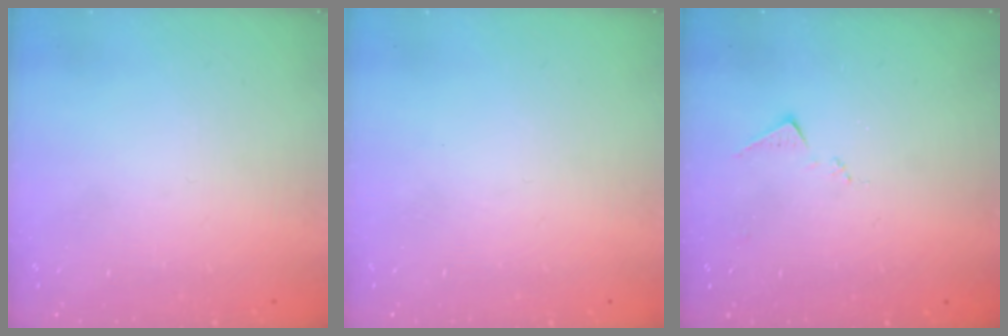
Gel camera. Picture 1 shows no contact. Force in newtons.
{"total": 0.0}
{"total": 7.4, "press": 7.4, "slide": 0.1}